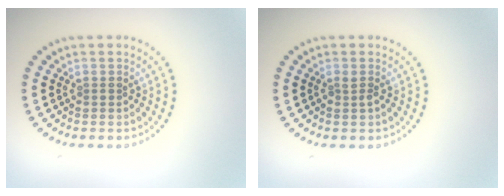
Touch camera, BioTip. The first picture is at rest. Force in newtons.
{"total": 0.6, "press": 0.6, "slide": 0.1}